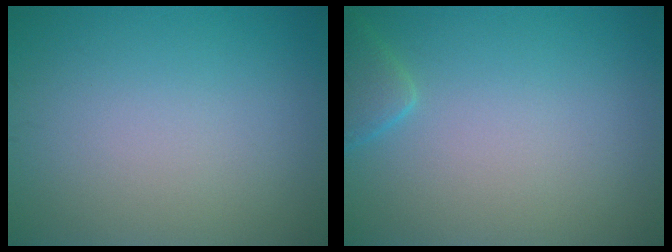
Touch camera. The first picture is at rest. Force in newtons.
{"total": 1.9, "press": 1.9, "slide": 0.2}